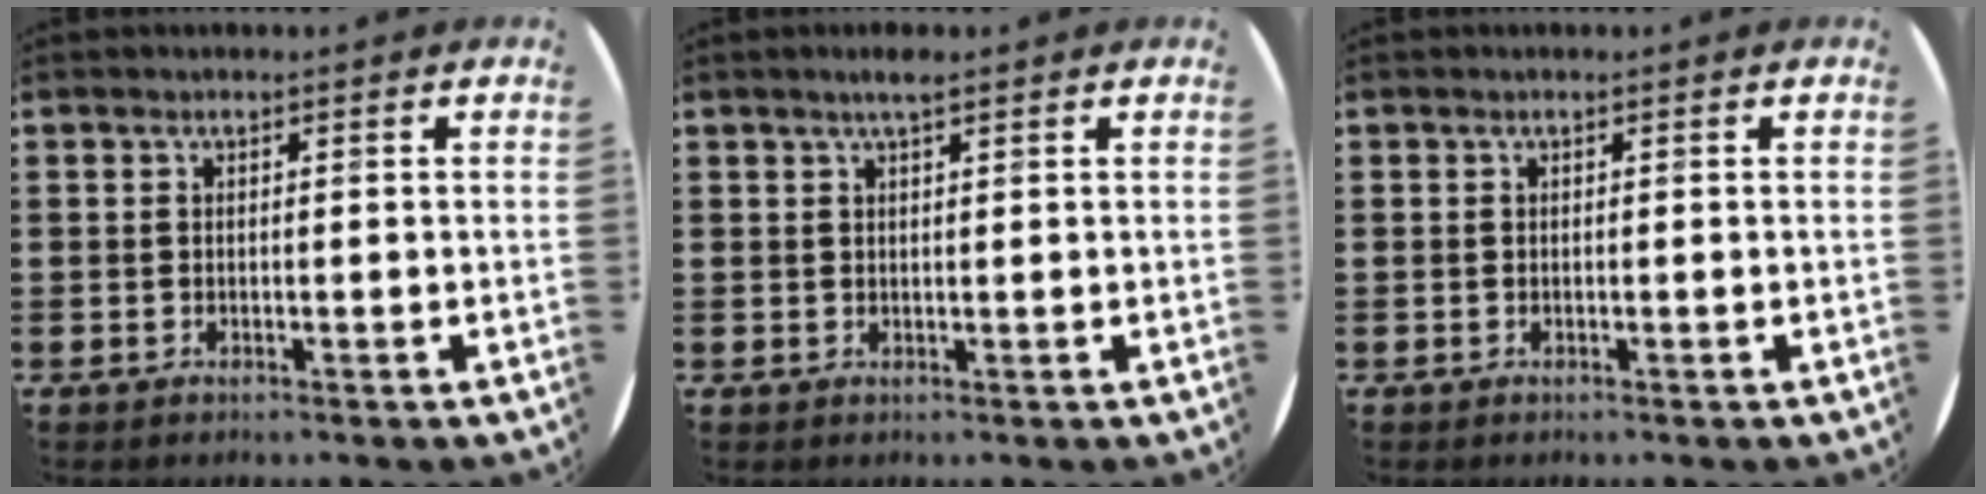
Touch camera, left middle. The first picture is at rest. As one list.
[{"total": 2.1, "force": [1.6, 0.2, 1.4], "torque": [-0.029, 0.004, 0.027]}, {"total": 0.0}]